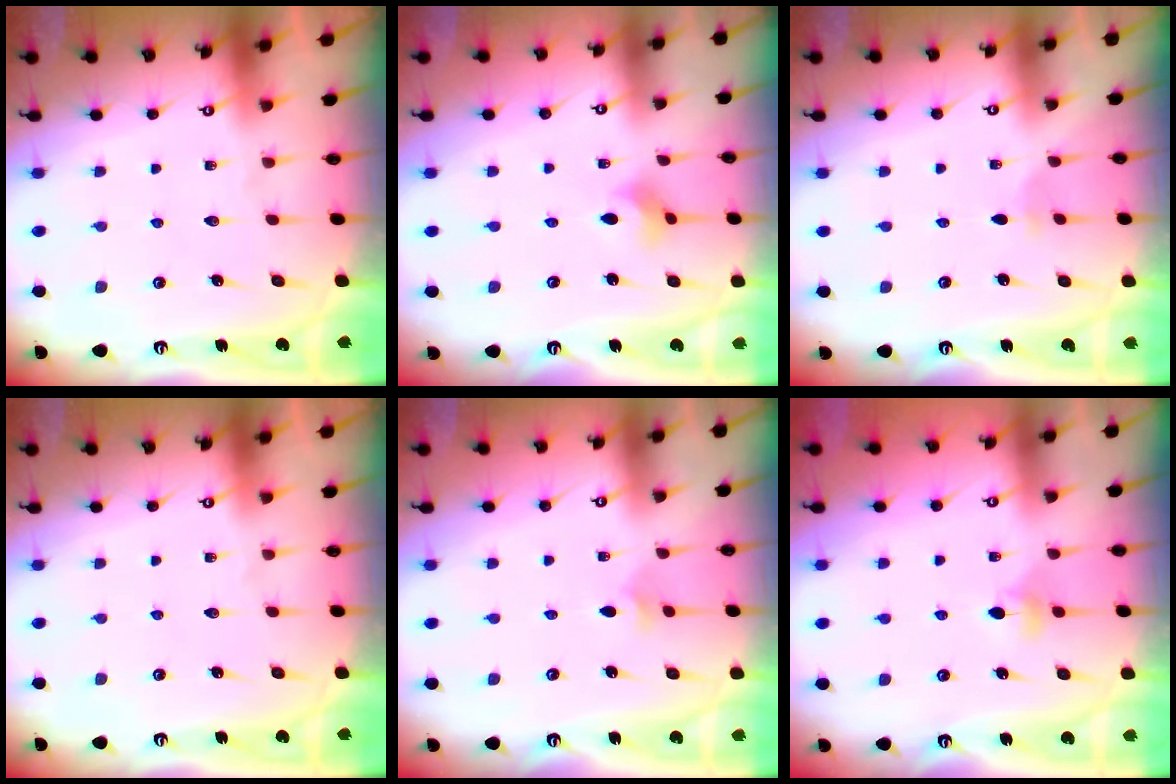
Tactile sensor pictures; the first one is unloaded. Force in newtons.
{"total": 2.7, "press": 2.6, "slide": 0.5}
{"total": 1.4, "press": 1.4, "slide": 0.3}
{"total": 0.0}
{"total": 3.2, "press": 3.1, "slide": 0.8}
{"total": 4.0, "press": 3.9, "slide": 0.6}